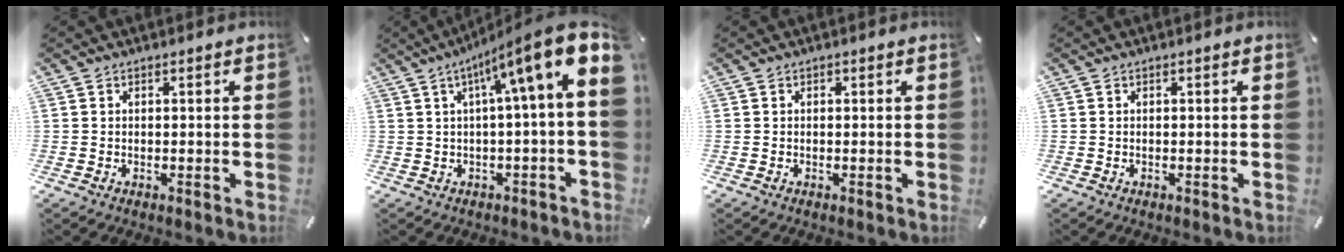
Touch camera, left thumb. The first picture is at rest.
{"total": 12.1, "force": [4.2, 0.5, 11.3], "torque": [-0.176, -0.052, 0.054]}
{"total": 0.0}
{"total": 0.0}